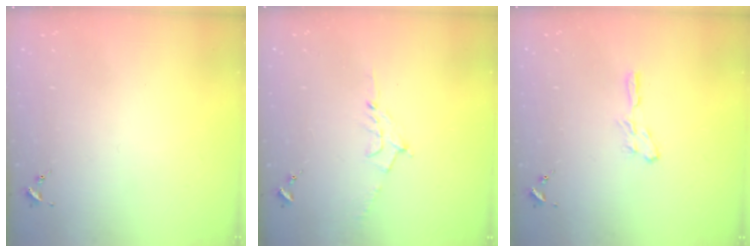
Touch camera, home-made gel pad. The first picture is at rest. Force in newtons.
{"total": 7.9, "press": 7.9, "slide": 1.0}
{"total": 4.3, "press": 4.3, "slide": 0.5}